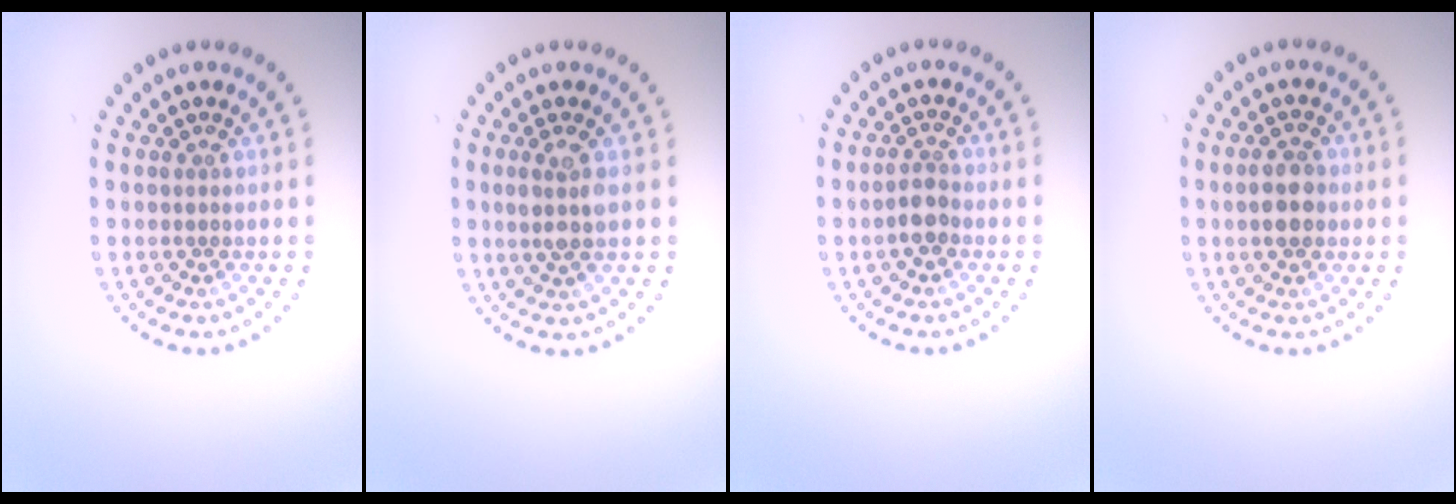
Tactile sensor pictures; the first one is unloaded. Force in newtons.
{"total": 2.3, "press": 2.0, "slide": 1.1}
{"total": 1.7, "press": 1.5, "slide": 0.8}
{"total": 2.7, "press": 2.7, "slide": 0.1}